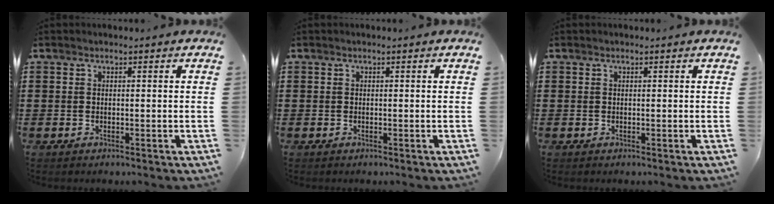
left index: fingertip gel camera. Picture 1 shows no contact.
{"total": 0.0}
{"total": 0.0}